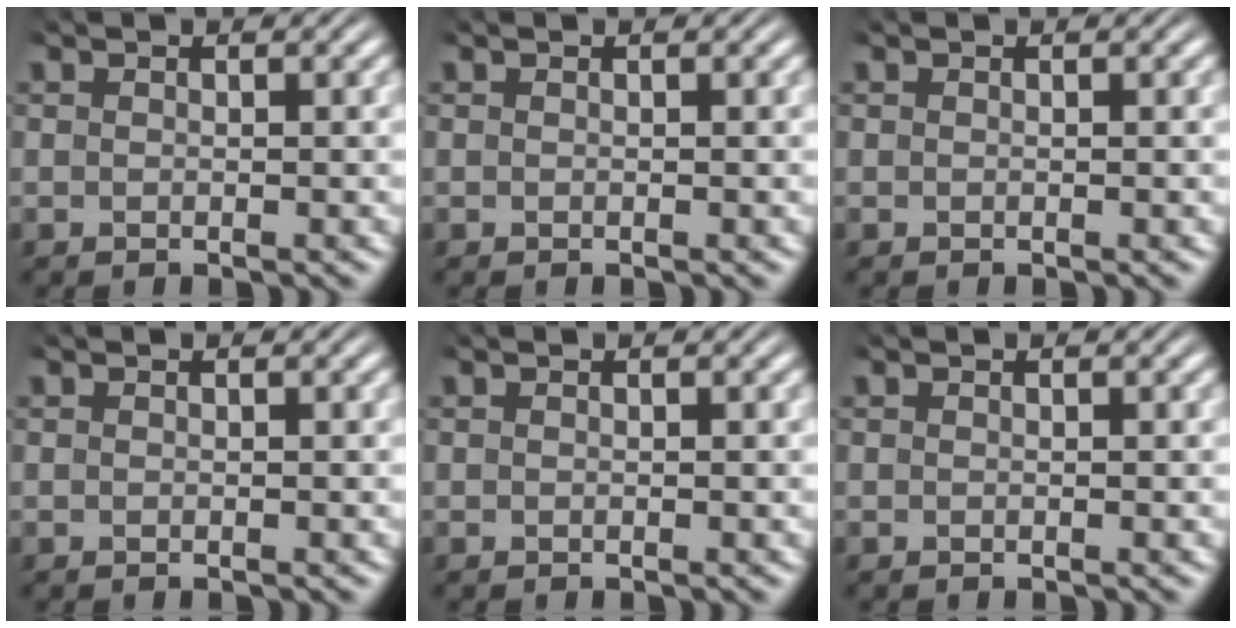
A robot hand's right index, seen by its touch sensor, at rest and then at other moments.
{"total": 0.0}
{"total": 0.0}
{"total": 0.0}
{"total": 0.0}
{"total": 0.0}